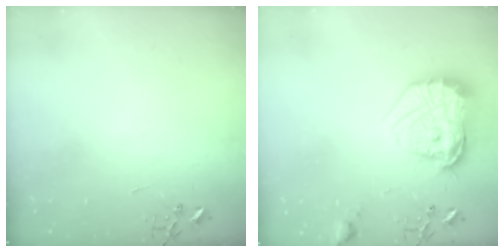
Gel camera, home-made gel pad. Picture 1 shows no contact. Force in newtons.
{"total": 21.6, "press": 21.5, "slide": 1.7}